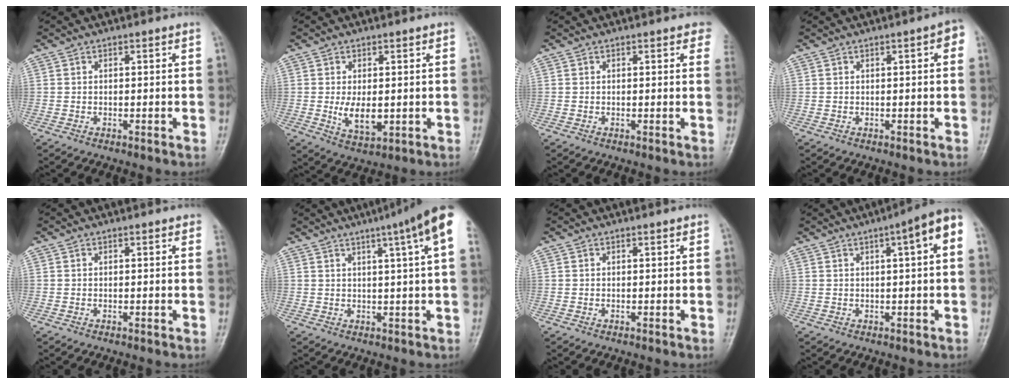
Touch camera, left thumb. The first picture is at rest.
{"total": 5.5, "force": [-0.3, 3.2, 4.5], "torque": [-0.073, -0.014, 0.005]}
{"total": 3.2, "force": [2.1, 1.4, 2.0], "torque": [0.001, 0.000, 0.013]}
{"total": 2.8, "force": [0.7, 0.8, 2.6], "torque": [-0.030, 0.005, 0.004]}
{"total": 0.9, "force": [0.6, 0.4, 0.6], "torque": [-0.004, 0.001, 0.002]}
{"total": 10.7, "force": [4.8, 0.3, 9.6], "torque": [-0.132, 0.012, 0.054]}
{"total": 0.0}
{"total": 6.9, "force": [1.8, 1.2, 6.6], "torque": [-0.093, 0.022, 0.019]}